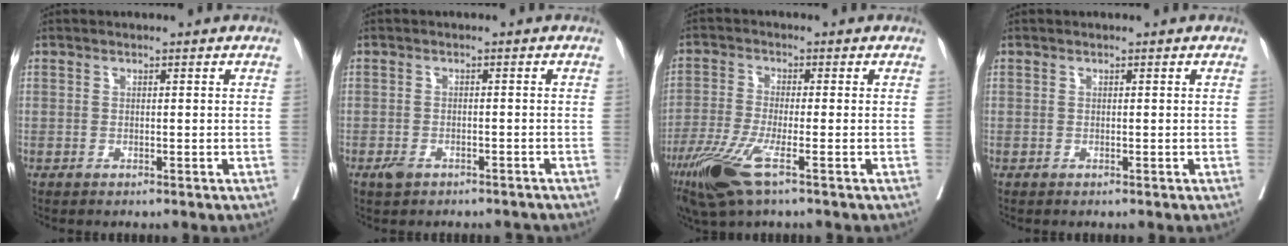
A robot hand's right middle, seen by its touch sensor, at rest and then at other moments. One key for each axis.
{"total": 3.2, "fx": -2.5, "fy": 1.5, "fz": 1.5, "tx": -0.024, "ty": 0.000, "tz": -0.035}
{"total": 8.6, "fx": -4.7, "fy": 1.1, "fz": 7.2, "tx": -0.148, "ty": -0.021, "tz": -0.088}
{"total": 0.0}